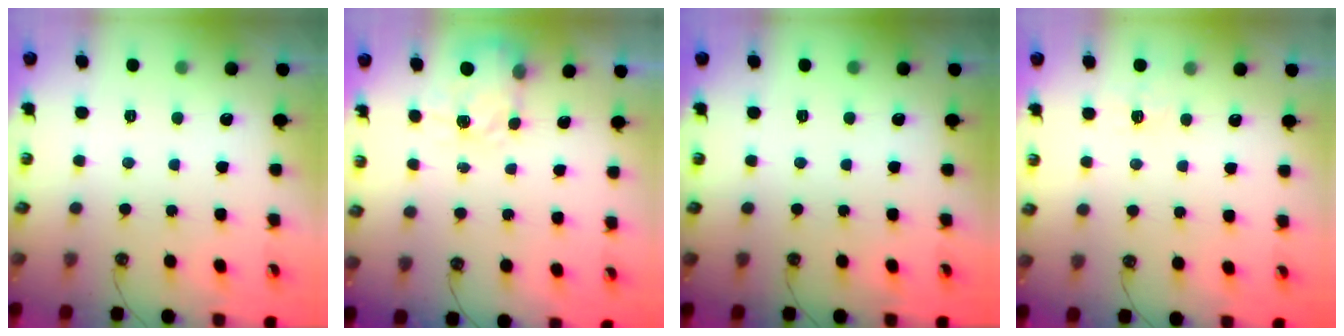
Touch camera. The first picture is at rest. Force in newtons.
{"total": 4.0, "press": 3.9, "slide": 0.7}
{"total": 0.0}
{"total": 3.9, "press": 3.9, "slide": 0.6}